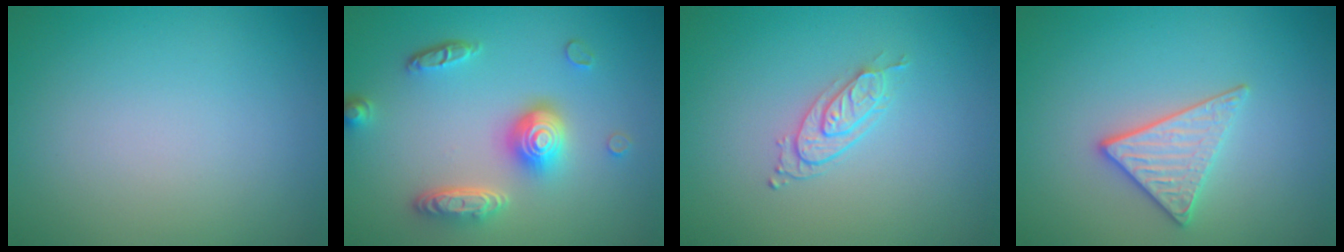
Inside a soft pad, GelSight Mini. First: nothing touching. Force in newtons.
{"total": 4.8, "press": 3.7, "slide": 3.0}
{"total": 2.0, "press": 1.4, "slide": 1.4}
{"total": 2.9, "press": 2.7, "slide": 1.1}